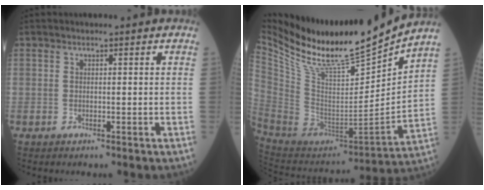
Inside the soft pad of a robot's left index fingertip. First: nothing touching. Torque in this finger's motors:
{"motor_torque": [0.24, -0.51, 0.04, 0.05]}